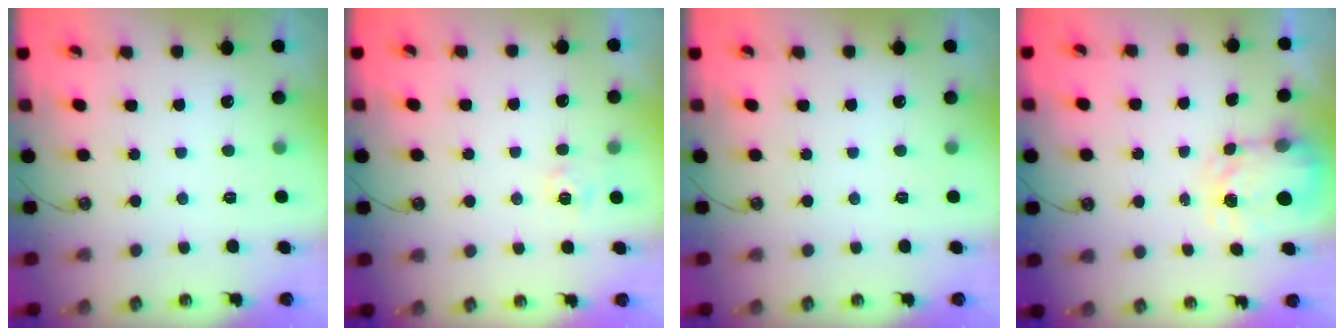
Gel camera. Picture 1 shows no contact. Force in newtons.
{"total": 3.6, "press": 3.6, "slide": 0.4}
{"total": 0.0}
{"total": 3.9, "press": 3.9, "slide": 0.6}